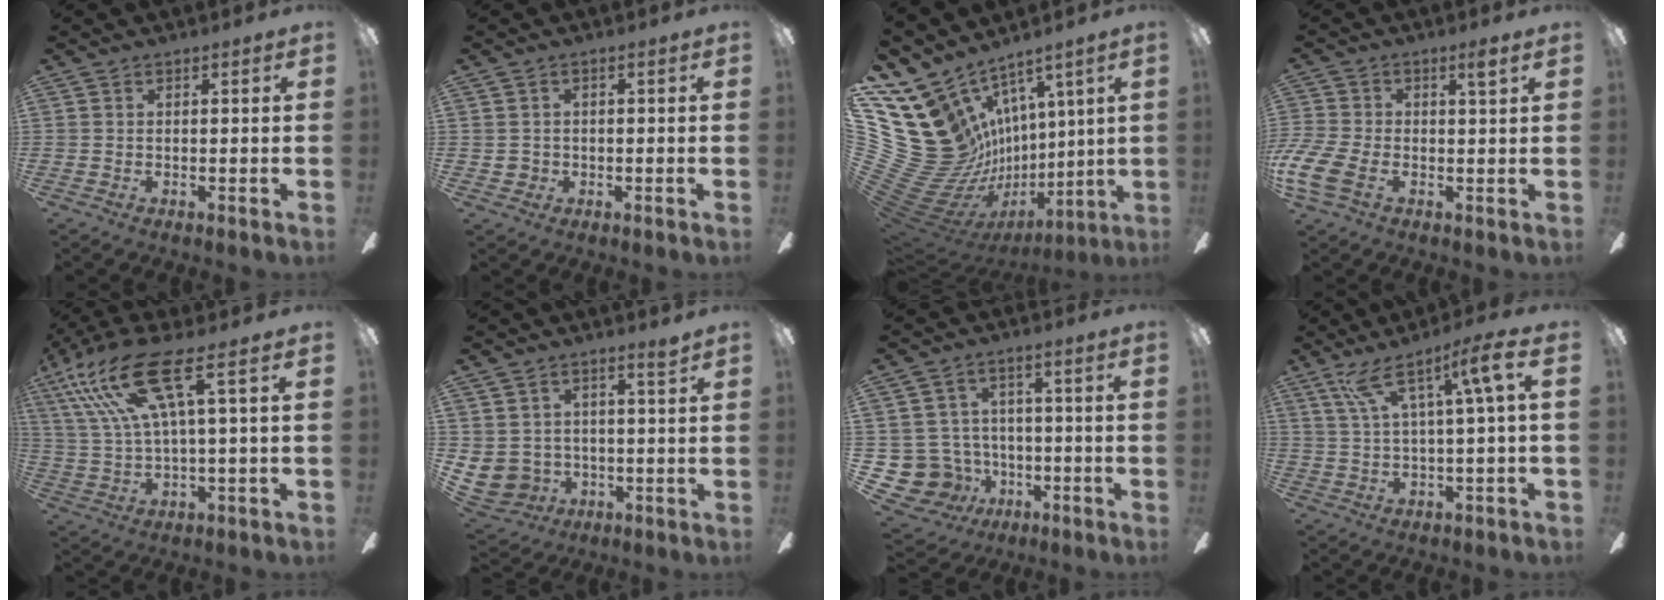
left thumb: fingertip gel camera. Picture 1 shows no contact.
{"total": 1.6, "force": [-0.2, 1.5, 0.0], "torque": [-0.002, 0.003, -0.006]}
{"total": 24.0, "force": [1.4, 20.6, 12.2], "torque": [-0.236, -0.083, 0.110]}
{"total": 8.3, "force": [-0.8, 3.8, 7.3], "torque": [-0.156, -0.006, -0.015]}
{"total": 17.4, "force": [7.6, 4.5, 15.0], "torque": [-0.308, -0.019, 0.119]}
{"total": 5.9, "force": [2.2, 5.3, 1.6], "torque": [-0.054, -0.014, 0.046]}
{"total": 11.0, "force": [-3.3, 10.1, 3.1], "torque": [-0.115, 0.019, -0.051]}
{"total": 9.9, "force": [4.0, 1.6, 8.9], "torque": [-0.161, 0.001, 0.063]}